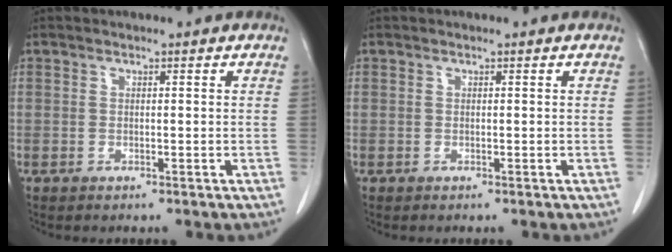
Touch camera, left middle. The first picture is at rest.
{"total": 0.0}